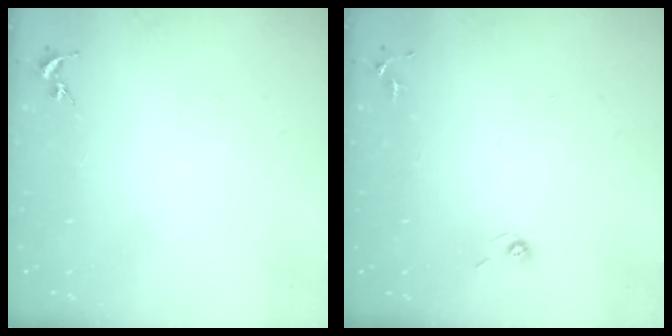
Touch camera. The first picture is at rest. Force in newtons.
{"total": 3.9, "press": 3.5, "slide": 1.7}